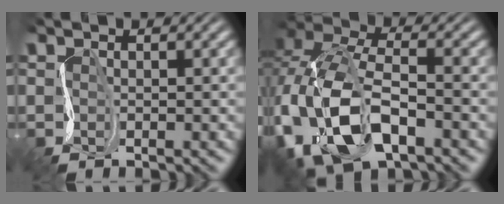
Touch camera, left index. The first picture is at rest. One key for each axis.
{"total": 10.5, "fx": -4.1, "fy": 6.1, "fz": 7.5, "tx": -0.182, "ty": -0.009, "tz": -0.080}